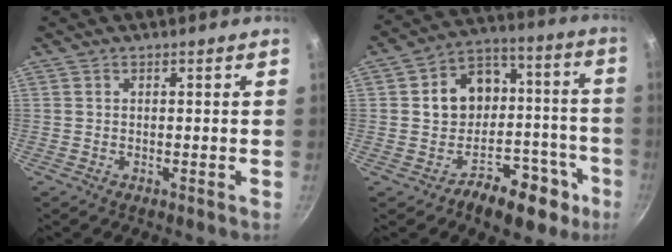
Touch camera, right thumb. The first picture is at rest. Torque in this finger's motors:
{"motor_torque": [0.90, 2.09, 0.67, -0.80, 0.08]}